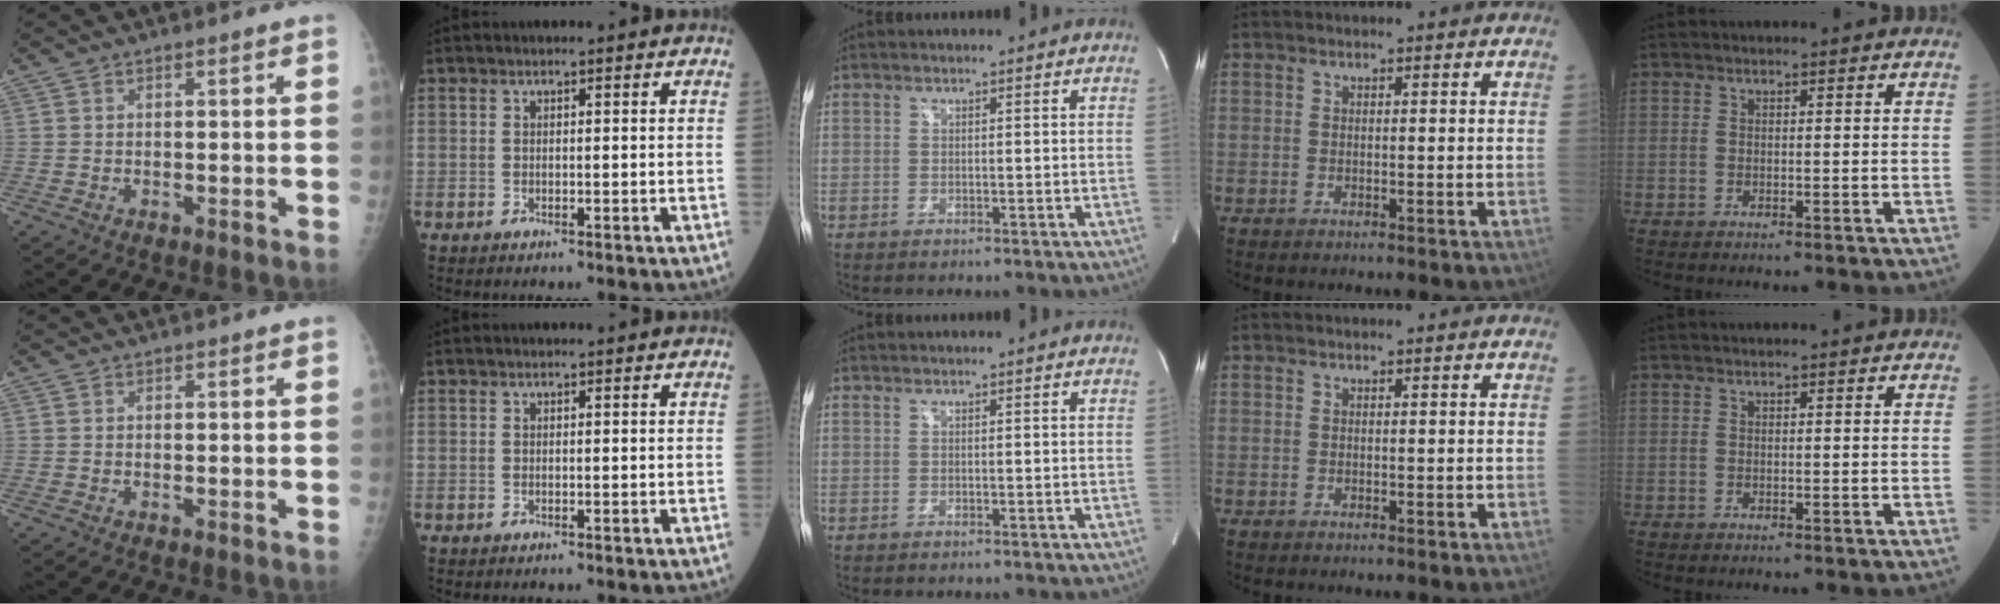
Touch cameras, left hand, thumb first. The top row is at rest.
{}